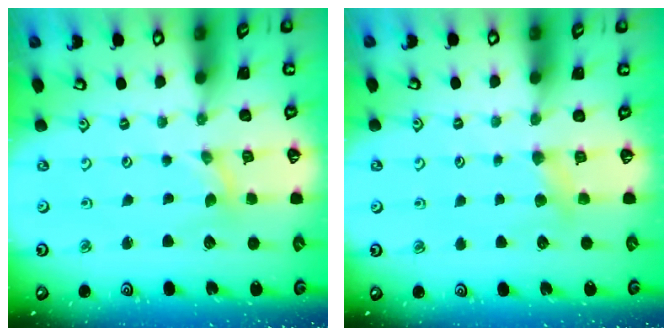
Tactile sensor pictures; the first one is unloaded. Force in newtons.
{"total": 3.4, "press": 3.3, "slide": 0.6}